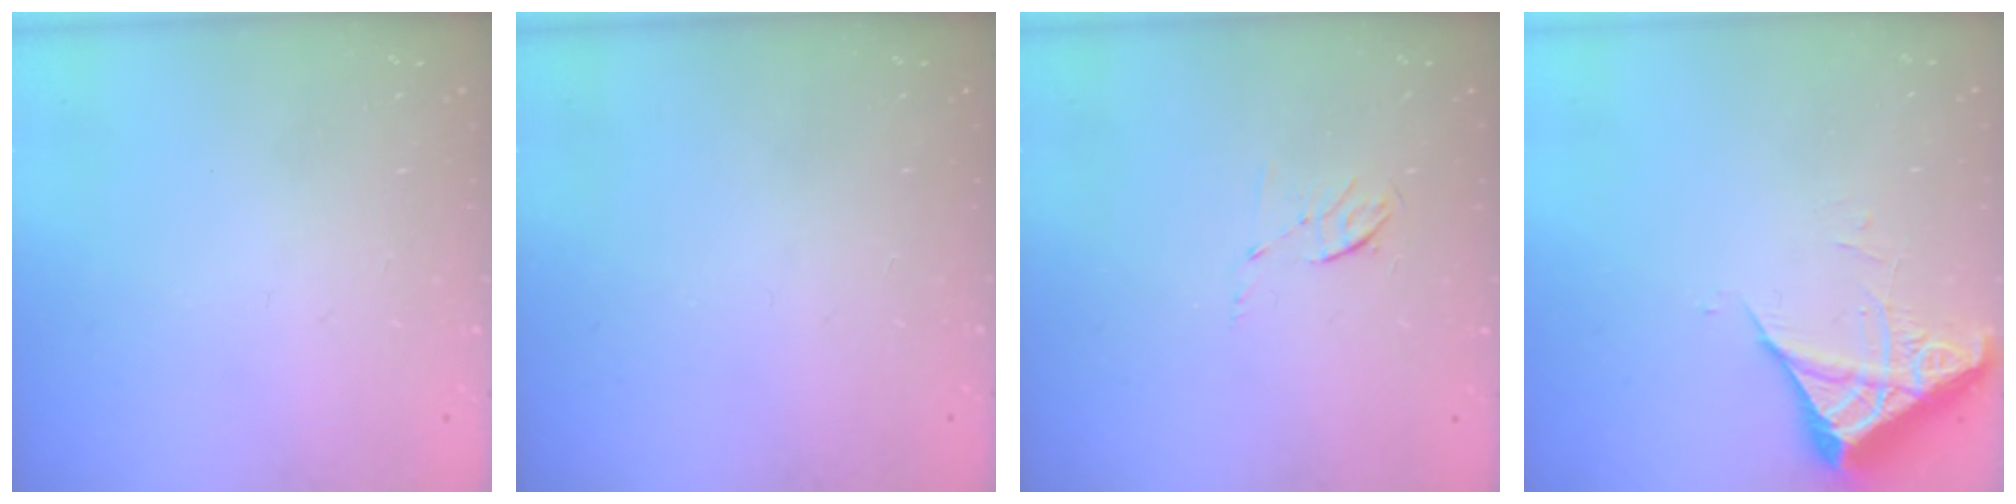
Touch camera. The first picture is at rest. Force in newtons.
{"total": 0.0}
{"total": 4.2, "press": 3.9, "slide": 1.6}
{"total": 5.4, "press": 5.3, "slide": 0.6}